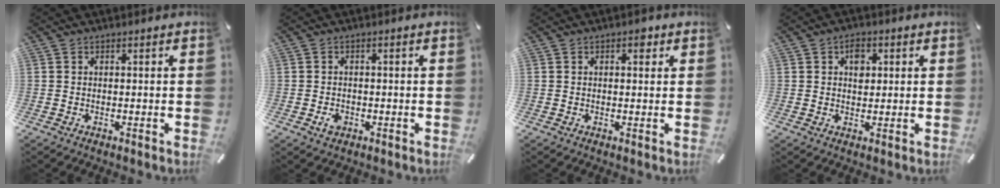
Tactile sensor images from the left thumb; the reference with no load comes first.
{"total": 2.1, "force": [-0.8, 1.6, 1.0], "torque": [-0.017, 0.005, -0.015]}
{"total": 2.5, "force": [0.9, 1.4, 1.8], "torque": [-0.015, -0.003, 0.010]}
{"total": 3.8, "force": [1.1, 2.8, 2.4], "torque": [-0.019, -0.004, 0.011]}